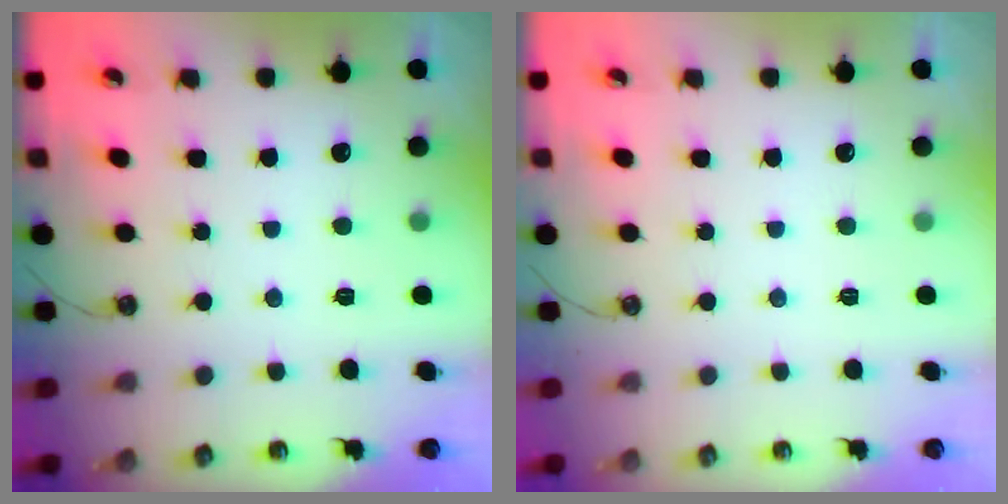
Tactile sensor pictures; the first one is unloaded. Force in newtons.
{"total": 0.0}